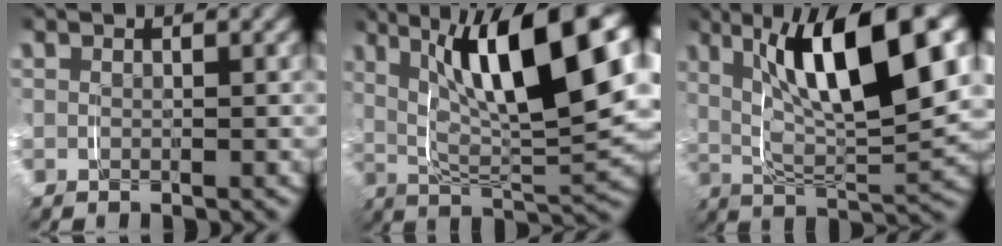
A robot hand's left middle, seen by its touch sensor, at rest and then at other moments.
{"total": 12.7, "force": [4.3, 4.3, 11.1], "torque": [-0.170, 0.021, 0.065]}
{"total": 11.4, "force": [3.6, 3.9, 10.1], "torque": [-0.170, 0.015, 0.056]}